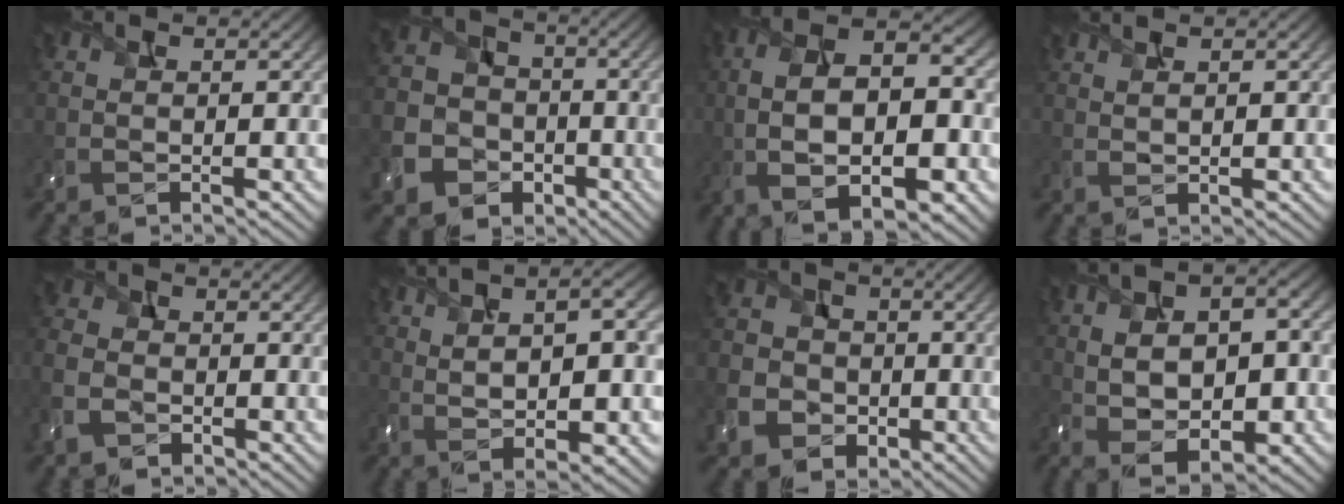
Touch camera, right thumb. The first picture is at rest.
{"total": 10.5, "force": [-4.7, 8.7, 3.7], "torque": [-0.102, -0.043, -0.103]}
{"total": 12.6, "force": [-1.7, 6.6, 10.6], "torque": [-0.192, -0.005, -0.022]}
{"total": 1.9, "force": [1.4, 0.3, 1.3], "torque": [-0.021, -0.006, 0.023]}
{"total": 6.1, "force": [-3.0, 4.3, 3.2], "torque": [-0.100, -0.012, -0.070]}
{"total": 11.4, "force": [2.8, 4.1, 10.3], "torque": [-0.174, 0.021, 0.055]}
{"total": 7.8, "force": [-3.0, 6.6, 2.9], "torque": [-0.087, -0.030, -0.071]}
{"total": 10.5, "force": [0.5, 6.2, 8.5], "torque": [-0.146, 0.007, 0.013]}